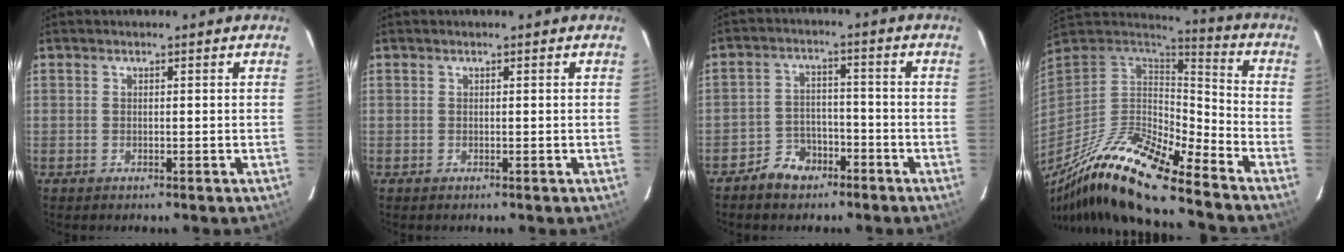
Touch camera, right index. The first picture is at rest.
{"total": 0.0}
{"total": 6.5, "force": [-4.8, 4.0, 1.8], "torque": [-0.050, 0.018, -0.073]}
{"total": 19.8, "force": [-14.7, 3.4, 12.9], "torque": [-0.240, -0.037, -0.289]}